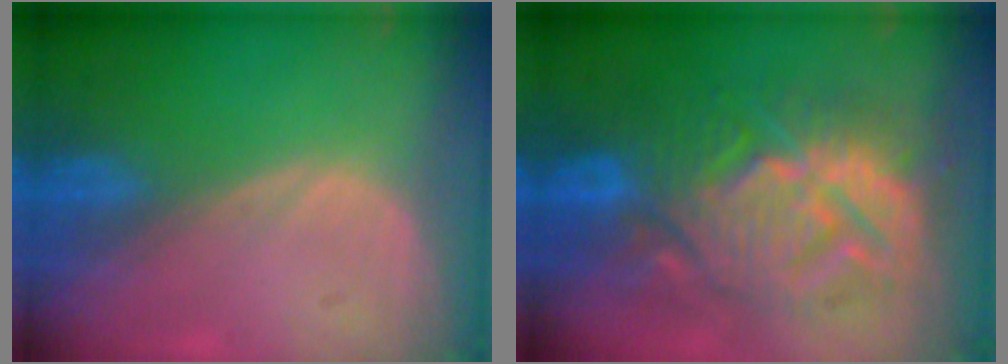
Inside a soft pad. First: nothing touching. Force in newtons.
{"total": 13.7, "press": 13.7, "slide": 1.3}